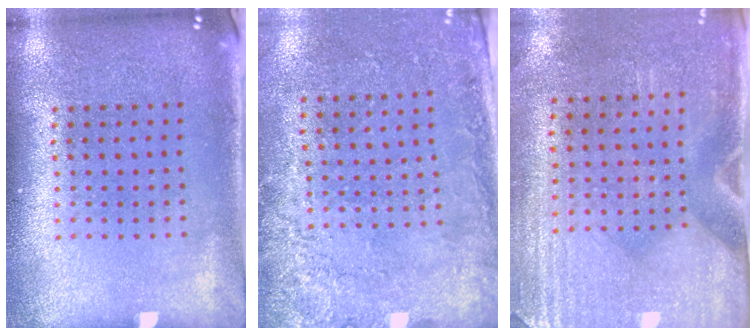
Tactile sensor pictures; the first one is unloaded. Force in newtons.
{"total": 2.6, "press": 2.1, "slide": 1.5}
{"total": 3.0, "press": 2.6, "slide": 1.5}